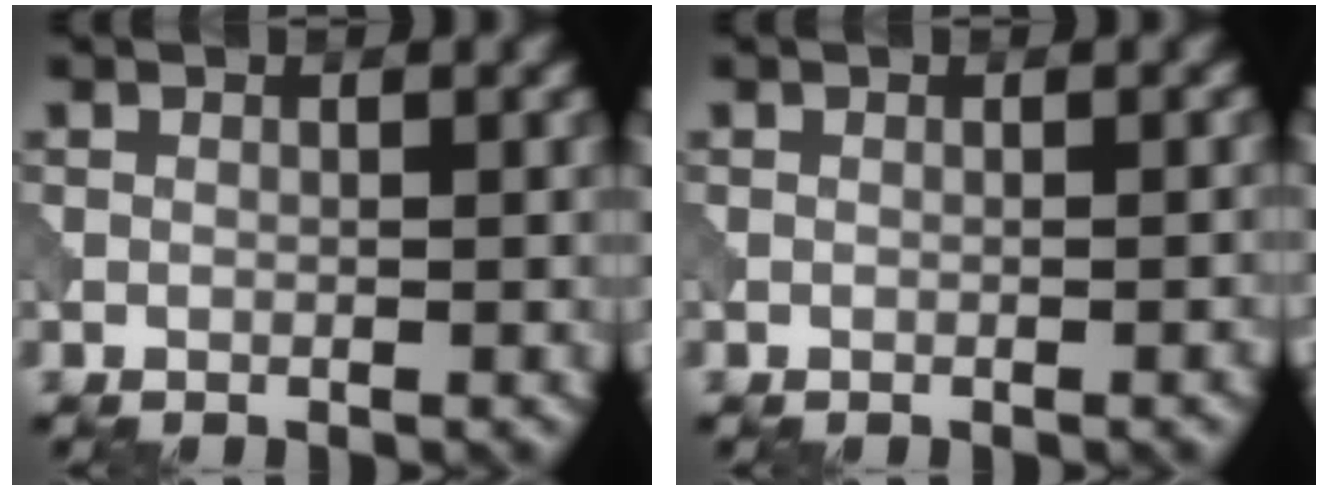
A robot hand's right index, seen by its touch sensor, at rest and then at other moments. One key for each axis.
{"total": 0.6, "fx": -0.4, "fy": 0.1, "fz": 0.5, "tx": -0.006, "ty": 0.003, "tz": -0.006}